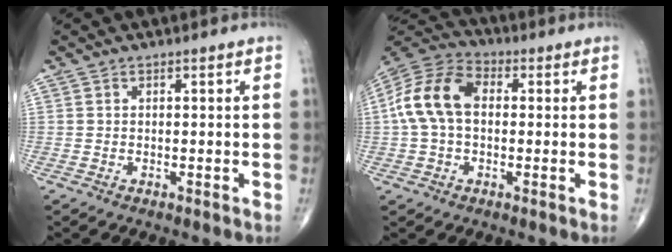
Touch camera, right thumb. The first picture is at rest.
{"total": 12.8, "force": [0.9, 8.4, 9.6], "torque": [-0.192, 0.035, 0.007]}